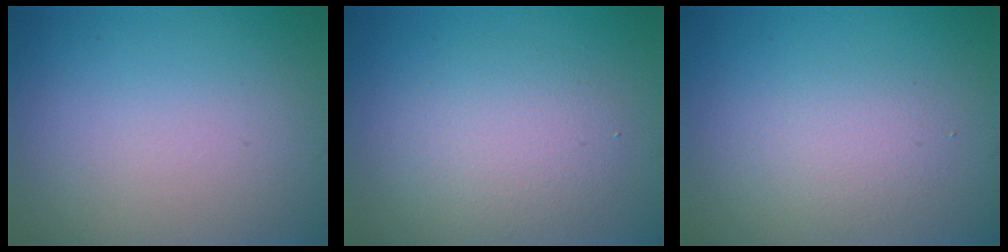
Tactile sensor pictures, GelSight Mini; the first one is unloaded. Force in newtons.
{"total": 3.3, "press": 3.3, "slide": 0.1}
{"total": 2.1, "press": 2.1, "slide": 0.1}